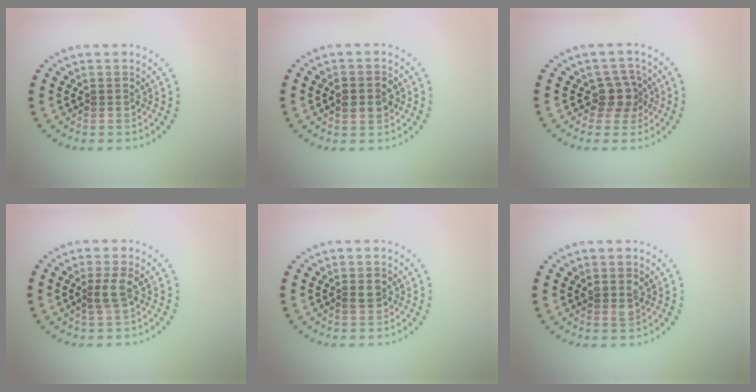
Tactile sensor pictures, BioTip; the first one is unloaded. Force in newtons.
{"total": 2.9, "press": 2.9, "slide": 0.1}
{"total": 2.5, "press": 2.0, "slide": 1.5}
{"total": 1.8, "press": 1.4, "slide": 1.0}
{"total": 1.0, "press": 1.0, "slide": 0.0}
{"total": 1.0, "press": 1.0, "slide": 0.4}